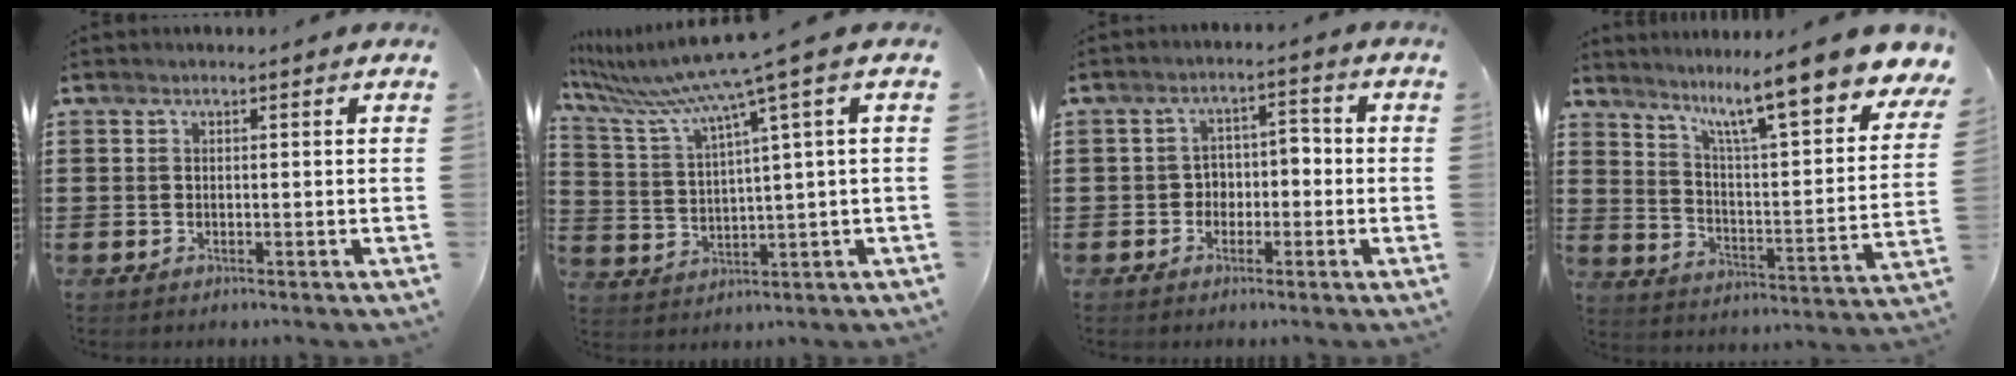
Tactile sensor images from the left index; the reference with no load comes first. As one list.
[{"total": 8.2, "force": [5.5, -1.0, 6.1], "torque": [-0.148, -0.045, 0.084]}, {"total": 3.3, "force": [-1.5, 2.5, 1.5], "torque": [-0.038, 0.007, -0.036]}, {"total": 12.0, "force": [9.5, 0.5, 7.3], "torque": [-0.148, -0.065, 0.152]}]